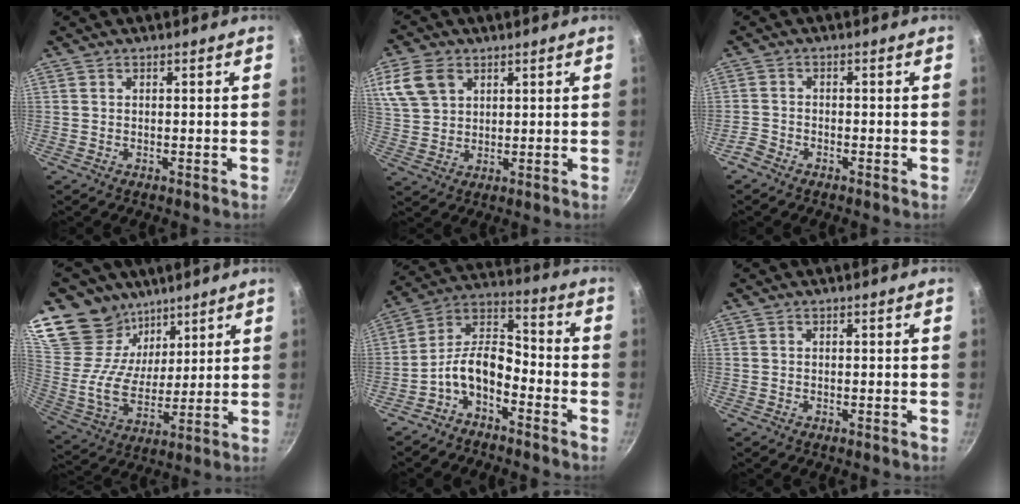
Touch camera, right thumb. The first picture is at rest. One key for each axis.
{"total": 7.9, "fx": 3.9, "fy": 5.4, "fz": 4.3, "tx": -0.075, "ty": -0.007, "tz": 0.082}
{"total": 2.4, "fx": -2.0, "fy": 1.1, "fz": 0.7, "tx": -0.025, "ty": 0.019, "tz": -0.042}
{"total": 21.3, "fx": 15.5, "fy": 13.0, "fz": 6.8, "tx": -0.129, "ty": -0.073, "tz": 0.292}
{"total": 9.1, "fx": -5.0, "fy": 4.5, "fz": 6.0, "tx": -0.112, "ty": 0.068, "tz": -0.106}
{"total": 0.0}